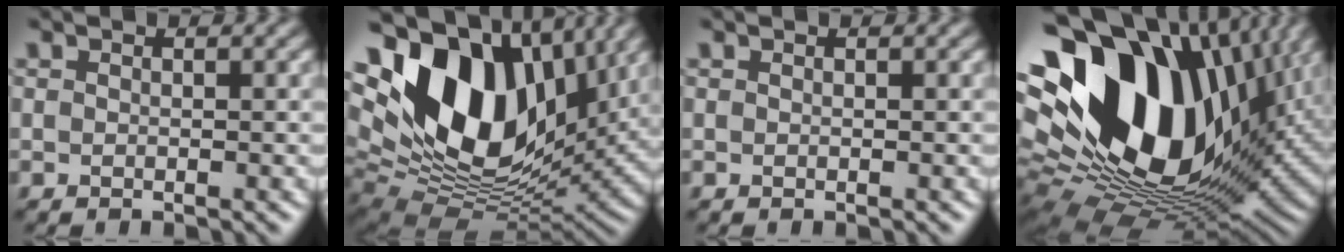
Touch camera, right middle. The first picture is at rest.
{"total": 16.2, "force": [5.7, 10.0, 11.4], "torque": [-0.214, 0.017, 0.096]}
{"total": 0.0}
{"total": 19.4, "force": [5.2, 13.2, 13.3], "torque": [-0.268, -0.003, 0.106]}